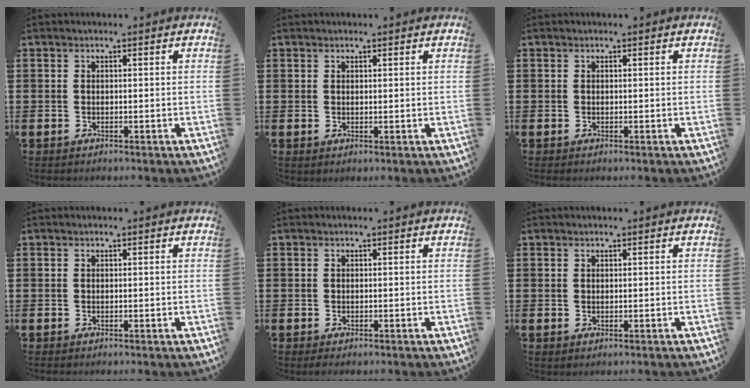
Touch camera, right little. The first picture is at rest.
{"total": 0.5, "force": [0.5, -0.1, 0.2], "torque": [0.006, 0.000, 0.009]}
{"total": 0.0}
{"total": 0.0}
{"total": 0.7, "force": [-0.6, 0.2, 0.3], "torque": [-0.007, -0.001, -0.012]}
{"total": 0.0}